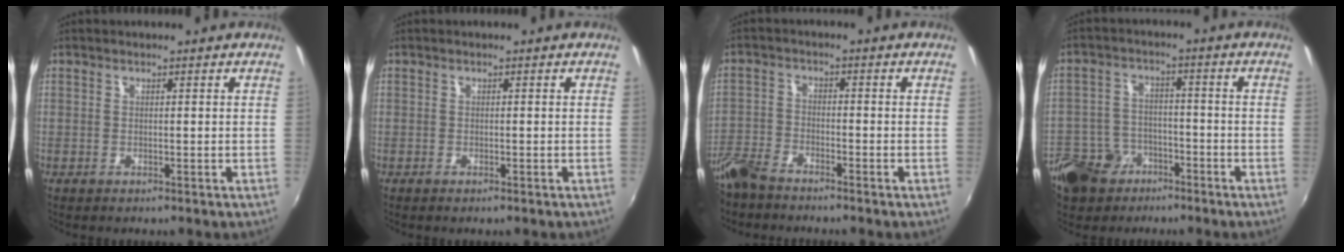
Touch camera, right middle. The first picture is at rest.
{"total": 0.6, "force": [-0.5, 0.2, 0.3], "torque": [-0.007, -0.003, -0.010]}
{"total": 6.9, "force": [-5.8, 2.4, 2.8], "torque": [-0.070, -0.009, -0.121]}
{"total": 14.0, "force": [-8.1, 9.9, 5.5], "torque": [-0.161, 0.004, -0.127]}